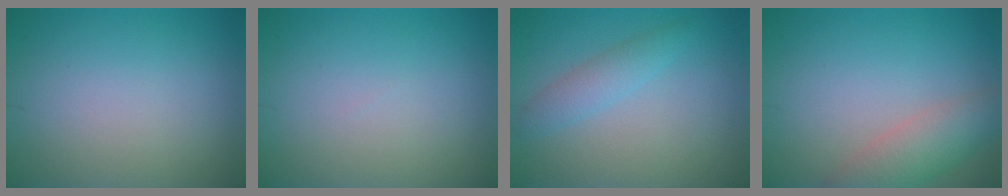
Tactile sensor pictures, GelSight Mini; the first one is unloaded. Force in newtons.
{"total": 0.0}
{"total": 2.2, "press": 2.2, "slide": 0.1}
{"total": 4.1, "press": 4.1, "slide": 0.3}